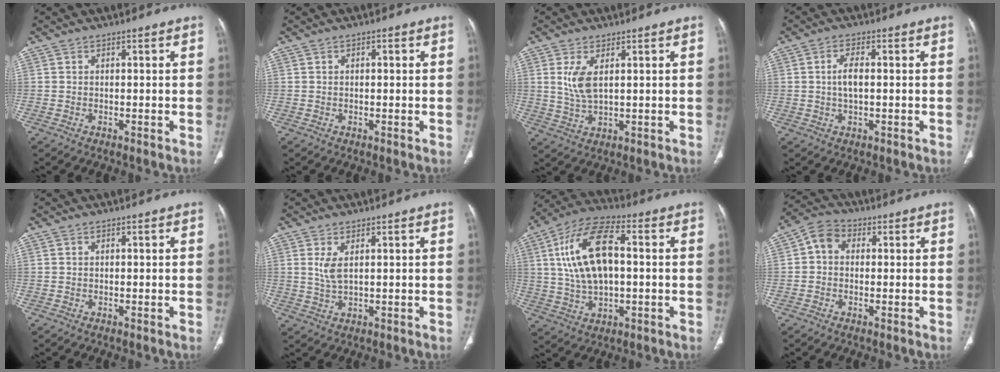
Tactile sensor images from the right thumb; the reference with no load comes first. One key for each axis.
{"total": 0.8, "fx": 0.1, "fy": 0.4, "fz": 0.7, "tx": -0.008, "ty": 0.001, "tz": 0.001}
{"total": 5.2, "fx": 1.6, "fy": 2.2, "fz": 4.5, "tx": -0.098, "ty": -0.012, "tz": 0.041}
{"total": 3.8, "fx": 0.2, "fy": 1.6, "fz": 3.5, "tx": -0.073, "ty": 0.002, "tz": 0.001}
{"total": 0.0}
{"total": 3.2, "fx": 1.1, "fy": 1.1, "fz": 2.8, "tx": -0.063, "ty": -0.008, "tz": 0.031}
{"total": 16.0, "fx": 2.3, "fy": 8.0, "fz": 13.7, "tx": -0.257, "ty": 0.019, "tz": 0.039}
{"total": 5.2, "fx": 0.5, "fy": 4.1, "fz": 3.1, "tx": -0.039, "ty": 0.017, "tz": -0.004}